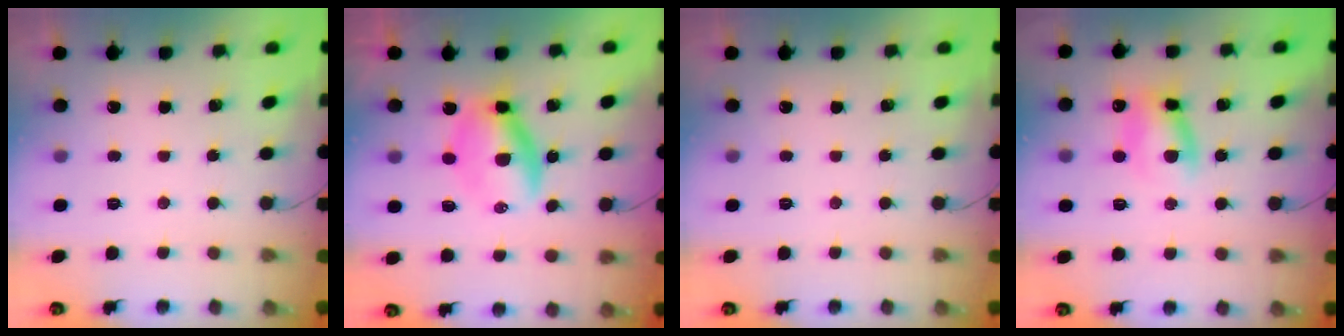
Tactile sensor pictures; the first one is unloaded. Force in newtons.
{"total": 6.8, "press": 6.7, "slide": 1.2}
{"total": 0.0}
{"total": 9.0, "press": 8.9, "slide": 1.4}